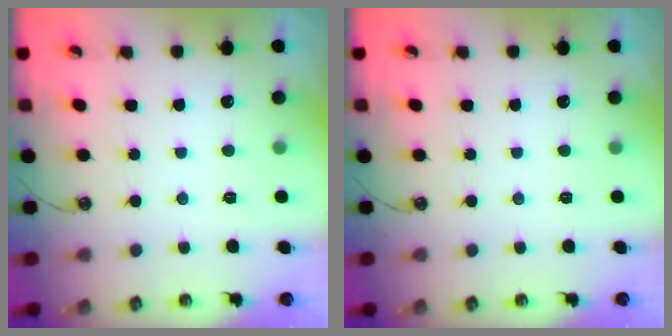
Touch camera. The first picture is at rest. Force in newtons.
{"total": 0.0}